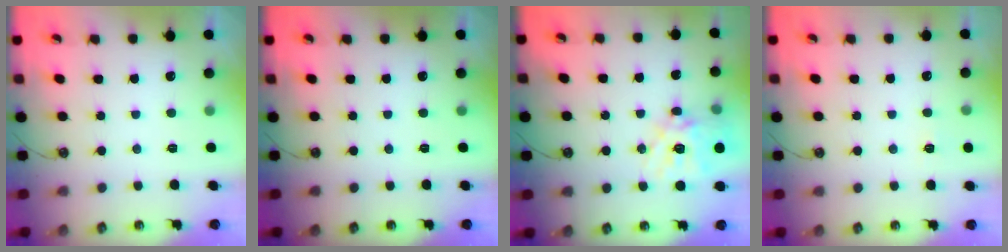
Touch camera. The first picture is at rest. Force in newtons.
{"total": 0.0}
{"total": 16.8, "press": 16.6, "slide": 2.7}
{"total": 4.0, "press": 4.0, "slide": 0.6}